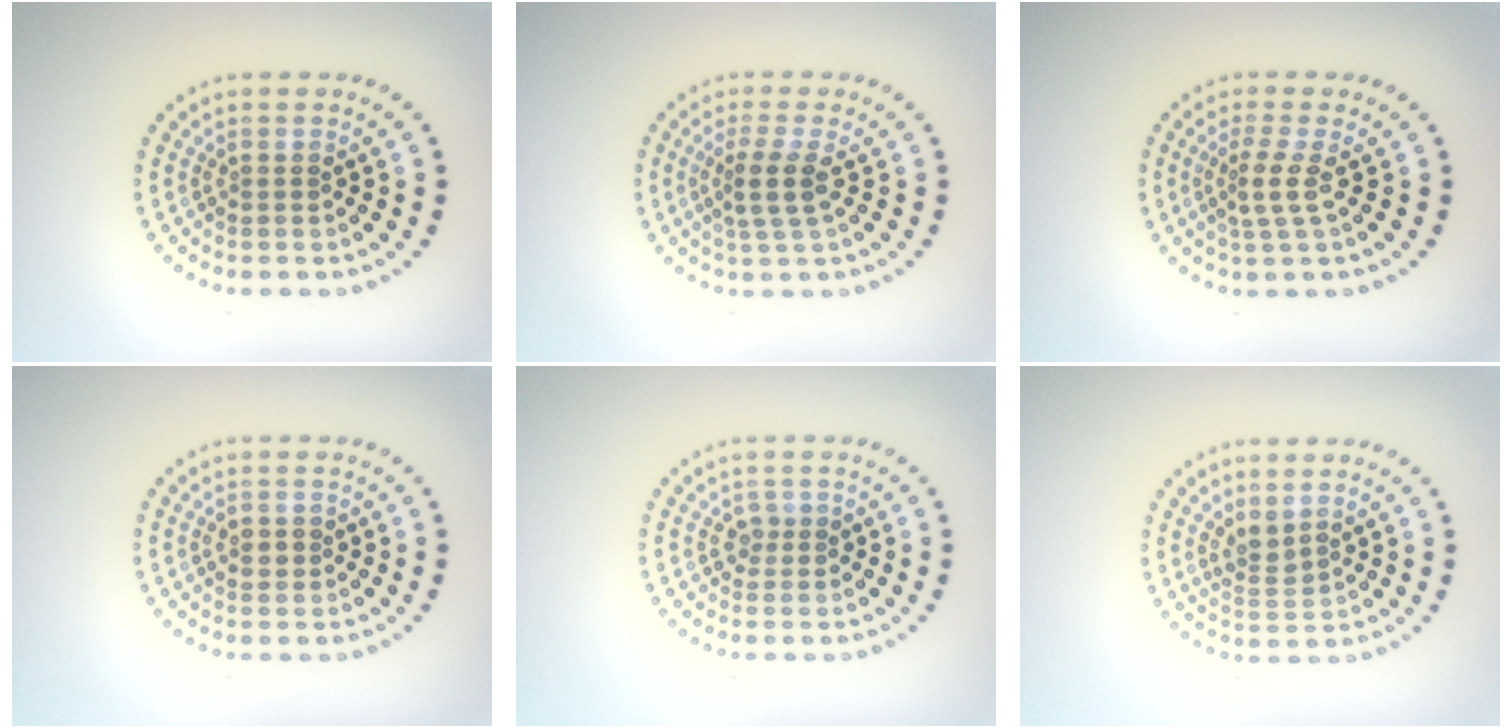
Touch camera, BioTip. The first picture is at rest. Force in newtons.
{"total": 2.5, "press": 2.0, "slide": 1.6}
{"total": 2.2, "press": 1.5, "slide": 1.6}
{"total": 1.2, "press": 1.2, "slide": 0.4}
{"total": 1.0, "press": 0.8, "slide": 0.6}
{"total": 1.7, "press": 1.3, "slide": 1.1}